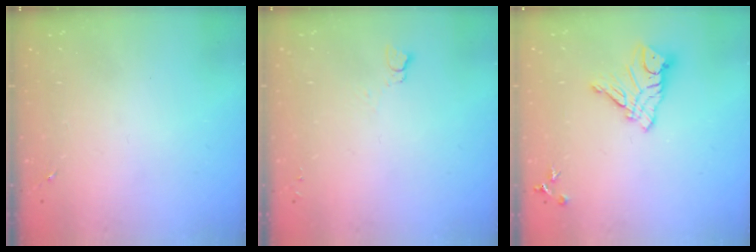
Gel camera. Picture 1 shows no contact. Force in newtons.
{"total": 2.7, "press": 2.7, "slide": 0.3}
{"total": 11.6, "press": 11.6, "slide": 0.7}